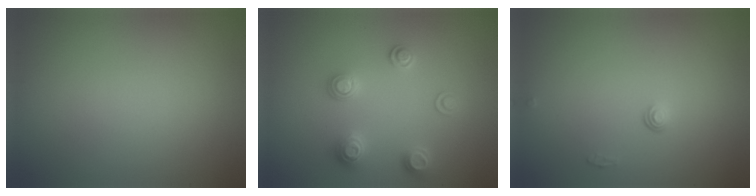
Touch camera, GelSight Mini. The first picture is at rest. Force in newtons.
{"total": 2.7, "press": 2.6, "slide": 0.3}
{"total": 0.8, "press": 0.5, "slide": 0.6}